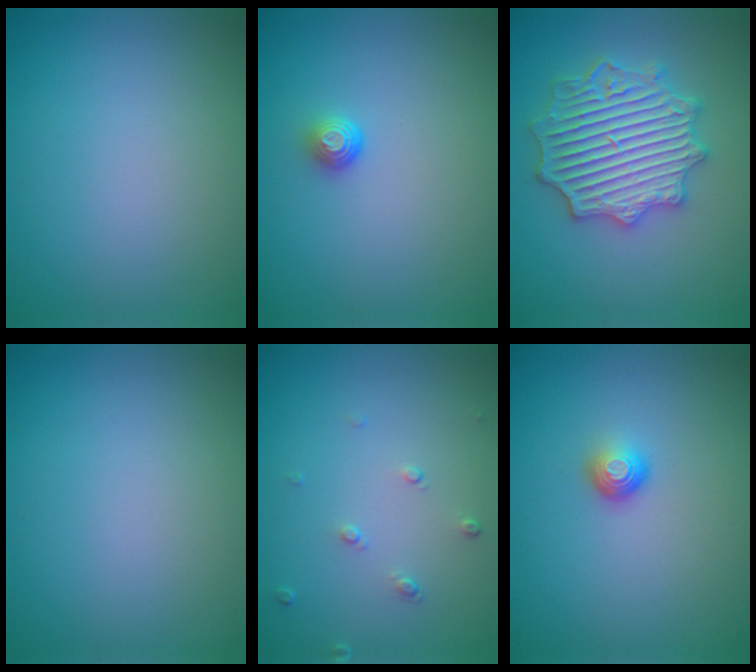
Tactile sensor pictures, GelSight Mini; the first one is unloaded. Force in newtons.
{"total": 1.3, "press": 1.0, "slide": 0.9}
{"total": 6.7, "press": 6.6, "slide": 1.2}
{"total": 0.0}
{"total": 0.9, "press": 0.6, "slide": 0.7}
{"total": 1.6, "press": 1.0, "slide": 1.2}